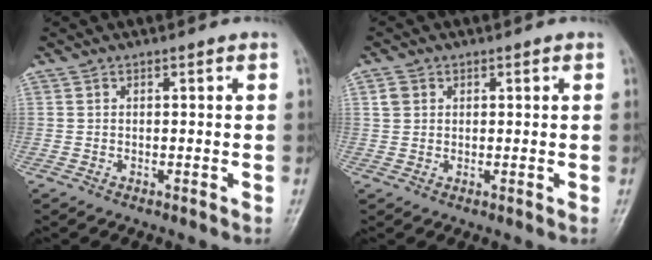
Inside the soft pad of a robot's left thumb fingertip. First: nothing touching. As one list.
[{"total": 2.0, "force": [0.6, 1.8, 0.8], "torque": [-0.010, 0.001, 0.012]}]